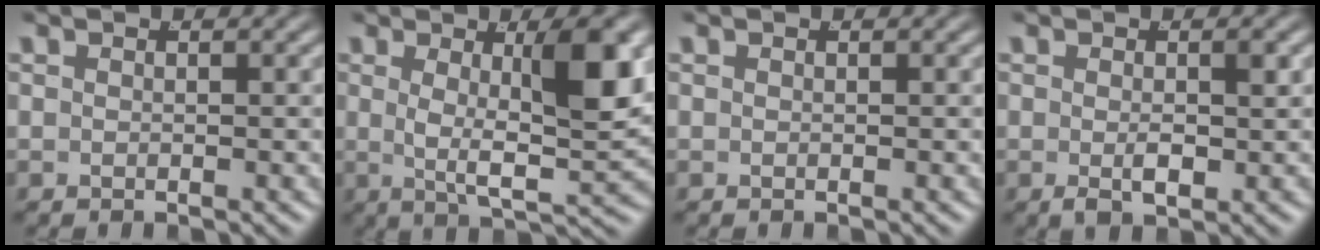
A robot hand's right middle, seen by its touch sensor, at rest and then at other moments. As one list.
[{"total": 7.9, "force": [1.0, 2.0, 7.6], "torque": [-0.113, -0.013, 0.024]}, {"total": 0.0}, {"total": 1.6, "force": [-0.4, 0.3, 1.6], "torque": [-0.025, -0.008, 0.000]}]